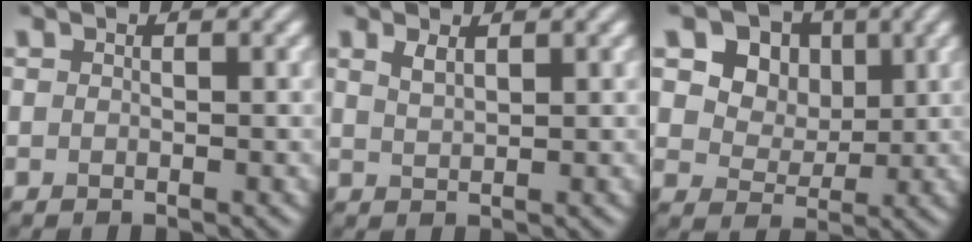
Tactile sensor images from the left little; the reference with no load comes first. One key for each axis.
{"total": 1.3, "fx": 0.9, "fy": 0.4, "fz": 0.8, "tx": -0.020, "ty": 0.000, "tz": 0.021}
{"total": 10.6, "fx": 4.8, "fy": 8.1, "fz": 4.9, "tx": -0.103, "ty": 0.015, "tz": 0.080}